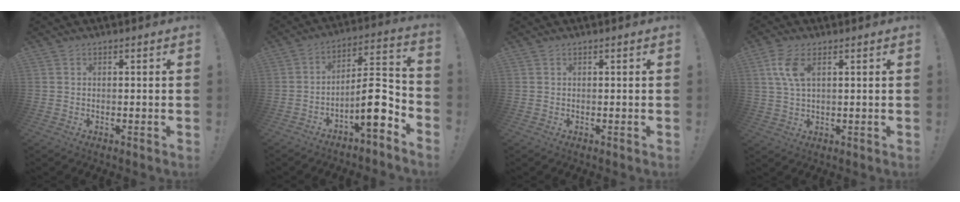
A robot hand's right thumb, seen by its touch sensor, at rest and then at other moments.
{"total": 12.5, "force": [-5.6, 3.5, 10.7], "torque": [-0.168, 0.021, -0.095]}
{"total": 0.0}
{"total": 7.2, "force": [2.7, 3.4, 5.7], "torque": [-0.118, -0.004, 0.047]}